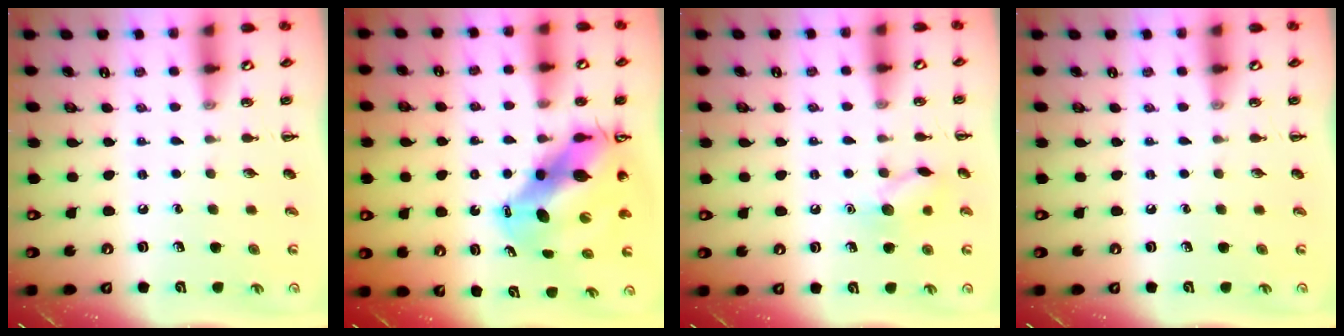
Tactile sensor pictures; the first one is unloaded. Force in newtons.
{"total": 12.1, "press": 11.5, "slide": 3.7}
{"total": 9.3, "press": 9.3, "slide": 0.9}
{"total": 0.0}